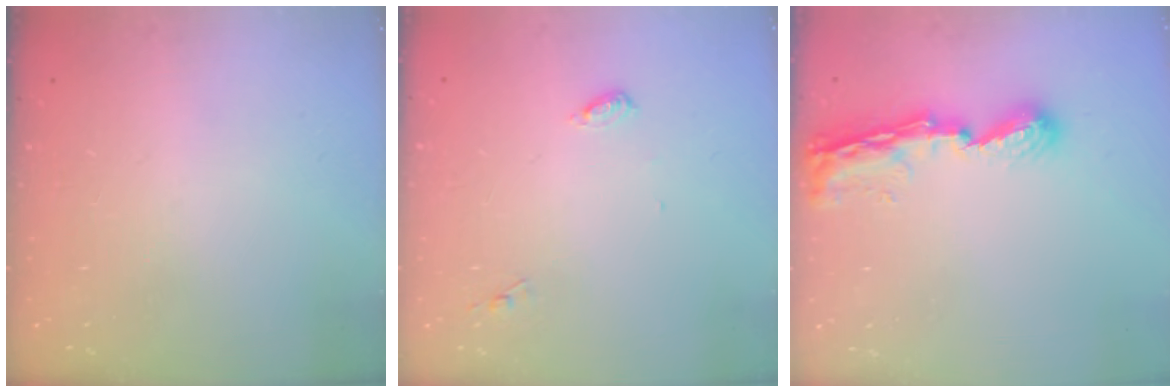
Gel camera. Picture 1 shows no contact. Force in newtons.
{"total": 4.6, "press": 4.6, "slide": 0.4}
{"total": 8.4, "press": 8.4, "slide": 1.1}